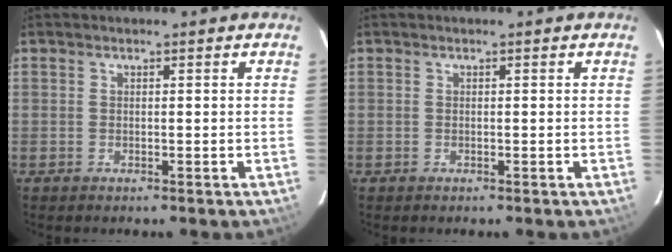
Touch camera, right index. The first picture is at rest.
{"total": 0.0}